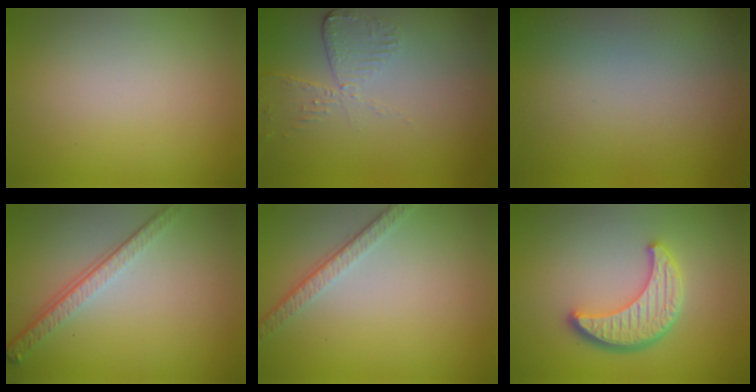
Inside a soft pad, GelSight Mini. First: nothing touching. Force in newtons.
{"total": 2.7, "press": 2.4, "slide": 1.2}
{"total": 0.0}
{"total": 3.9, "press": 2.7, "slide": 2.8}
{"total": 3.1, "press": 2.3, "slide": 2.1}
{"total": 4.7, "press": 3.9, "slide": 2.5}